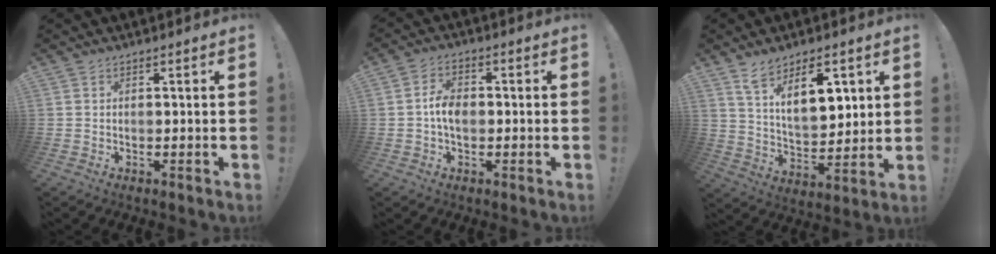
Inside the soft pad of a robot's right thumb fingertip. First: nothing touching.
{"total": 6.2, "force": [-0.9, 4.0, 4.7], "torque": [-0.088, 0.010, -0.018]}
{"total": 13.3, "force": [7.9, 6.3, 8.6], "torque": [-0.145, -0.027, 0.142]}